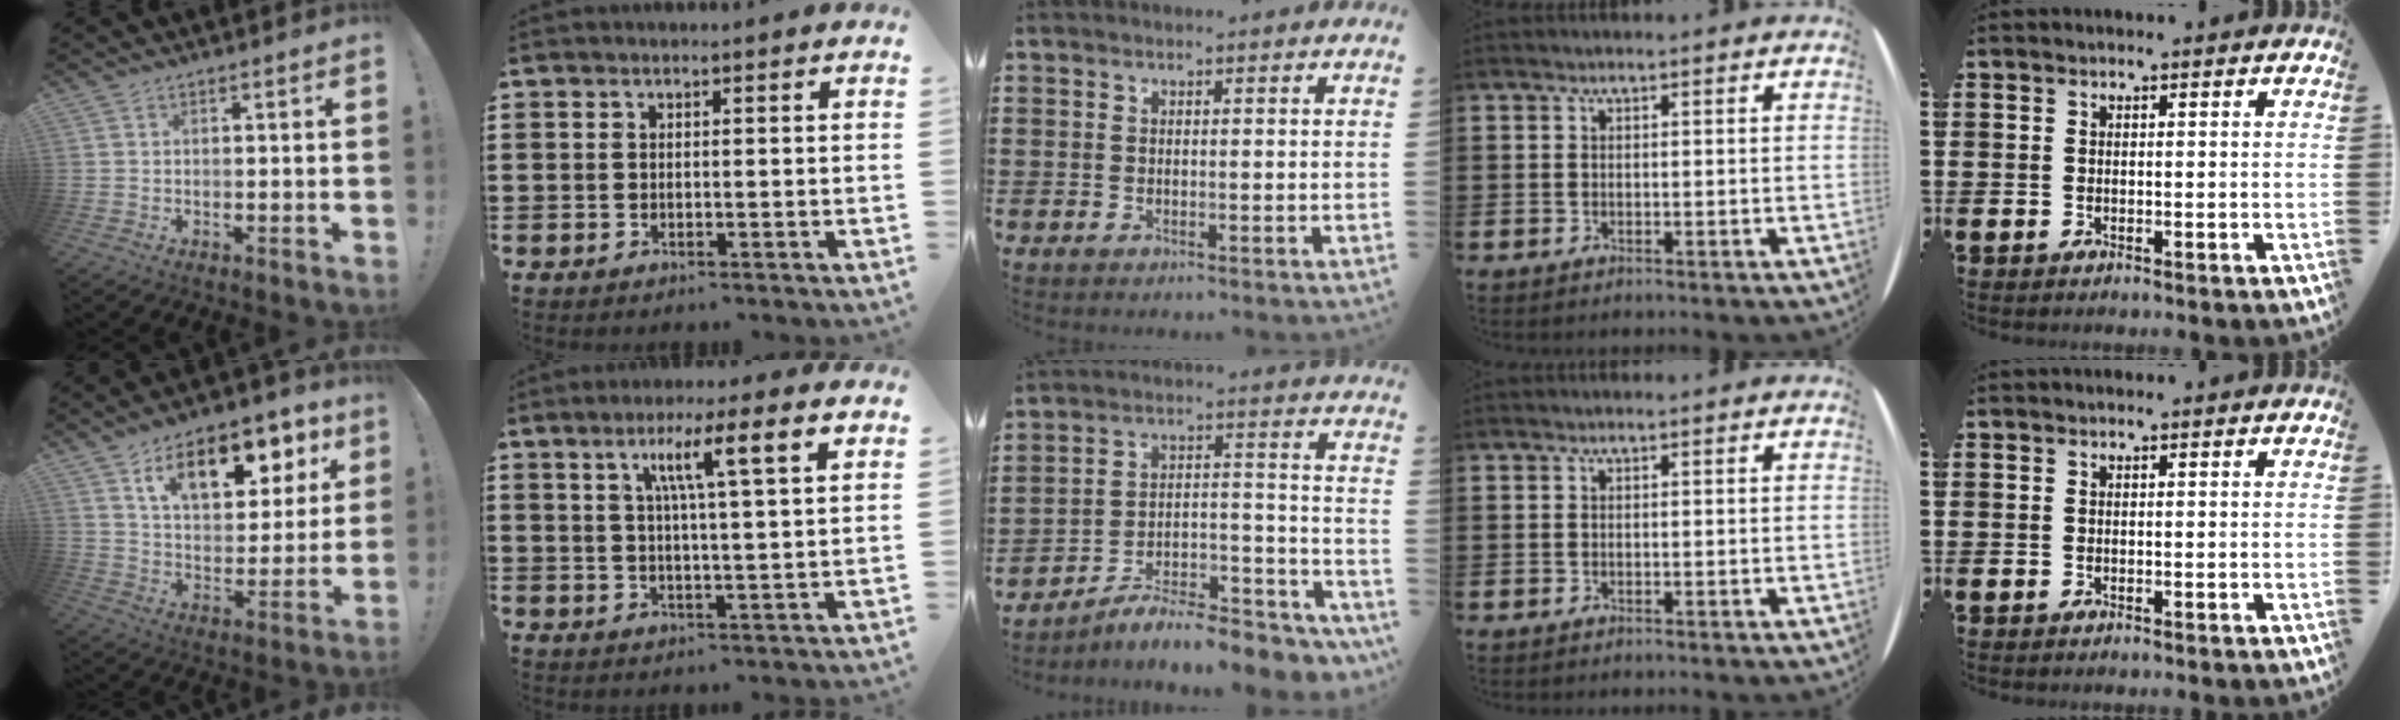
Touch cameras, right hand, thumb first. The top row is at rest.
{"thumb": {"total": 16.4, "force": [8.7, 8.7, 10.8], "torque": [-0.155, -0.042, 0.144]}, "index": {"total": 7.7, "force": [3.1, 0.1, 7.1], "torque": [-0.138, 0.001, 0.045]}, "middle": {"total": 8.0, "force": [-7.3, 1.2, 2.8], "torque": [-0.037, 0.012, -0.141]}}